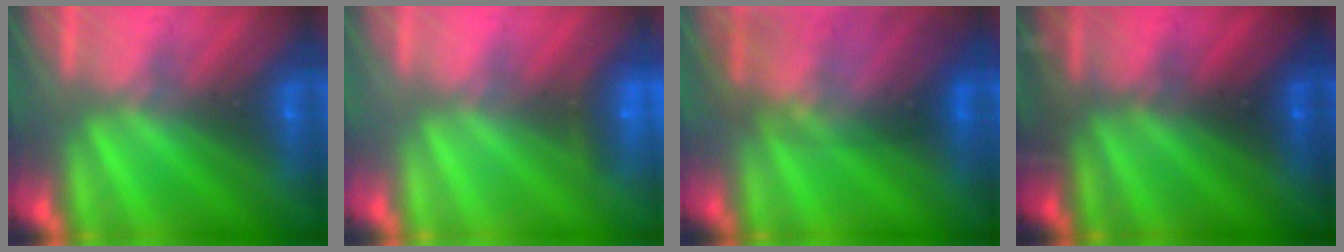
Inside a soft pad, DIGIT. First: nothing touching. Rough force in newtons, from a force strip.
{"total": 2.3}
{"total": 2.8}
{"total": 3.3}